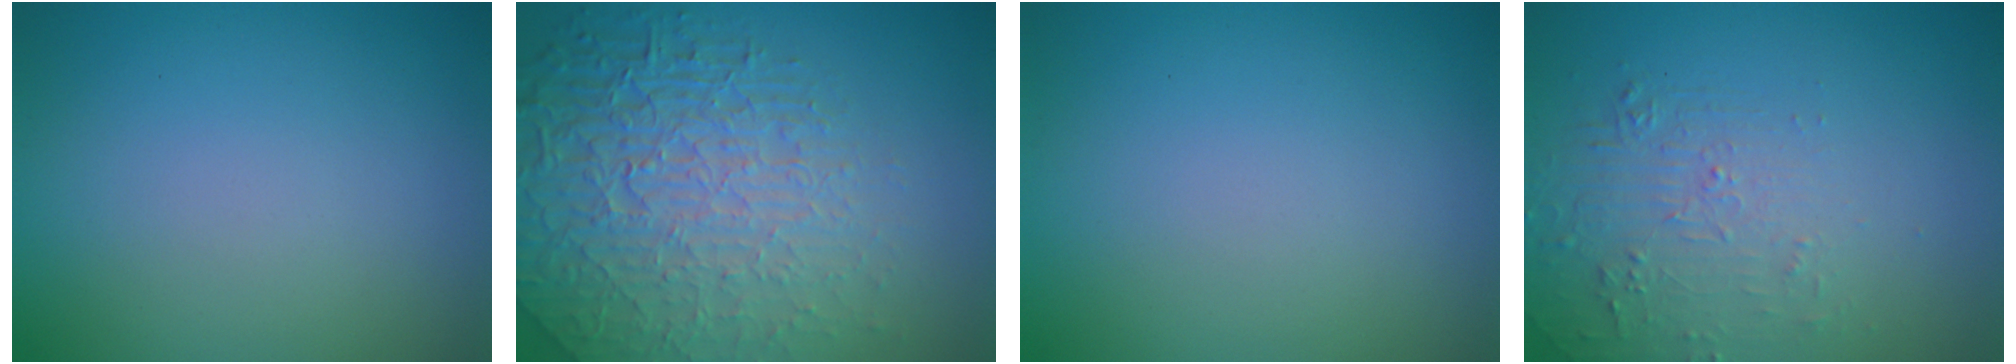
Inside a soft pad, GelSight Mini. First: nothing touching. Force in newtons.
{"total": 8.6, "press": 5.8, "slide": 6.3}
{"total": 0.0}
{"total": 2.1, "press": 0.9, "slide": 1.9}